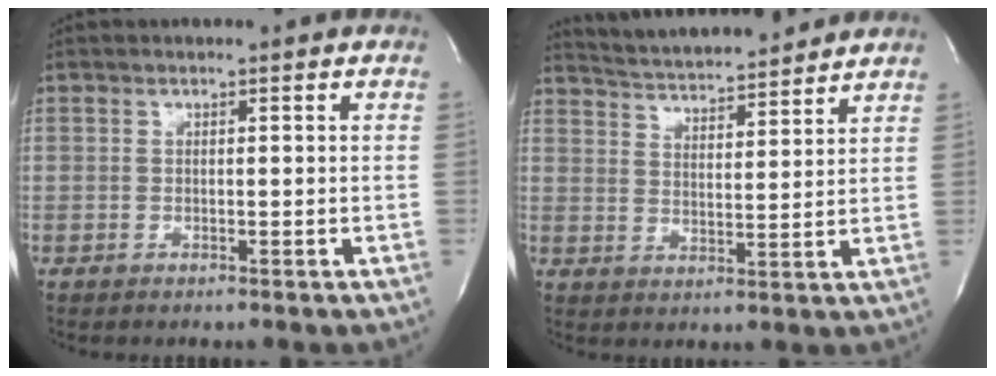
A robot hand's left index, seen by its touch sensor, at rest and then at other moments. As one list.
[{"total": 13.2, "force": [12.5, 1.2, 4.1], "torque": [-0.076, 0.011, 0.192]}]